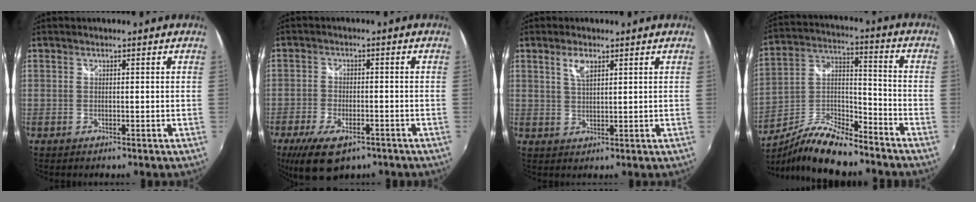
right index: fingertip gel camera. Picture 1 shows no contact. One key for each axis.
{"total": 11.1, "fx": -7.2, "fy": 5.2, "fz": 6.7, "tx": -0.155, "ty": -0.028, "tz": -0.119}
{"total": 3.6, "fx": 2.0, "fy": 1.4, "fz": 2.7, "tx": -0.049, "ty": 0.002, "tz": 0.037}
{"total": 14.6, "fx": -11.3, "fy": 4.0, "fz": 8.4, "tx": -0.178, "ty": 0.001, "tz": -0.208}